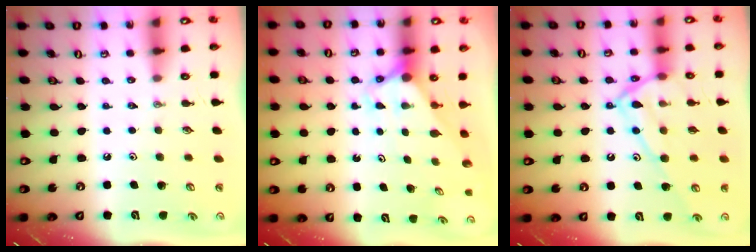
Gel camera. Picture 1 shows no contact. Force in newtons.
{"total": 2.9, "press": 2.9, "slide": 0.0}
{"total": 17.6, "press": 17.6, "slide": 1.4}